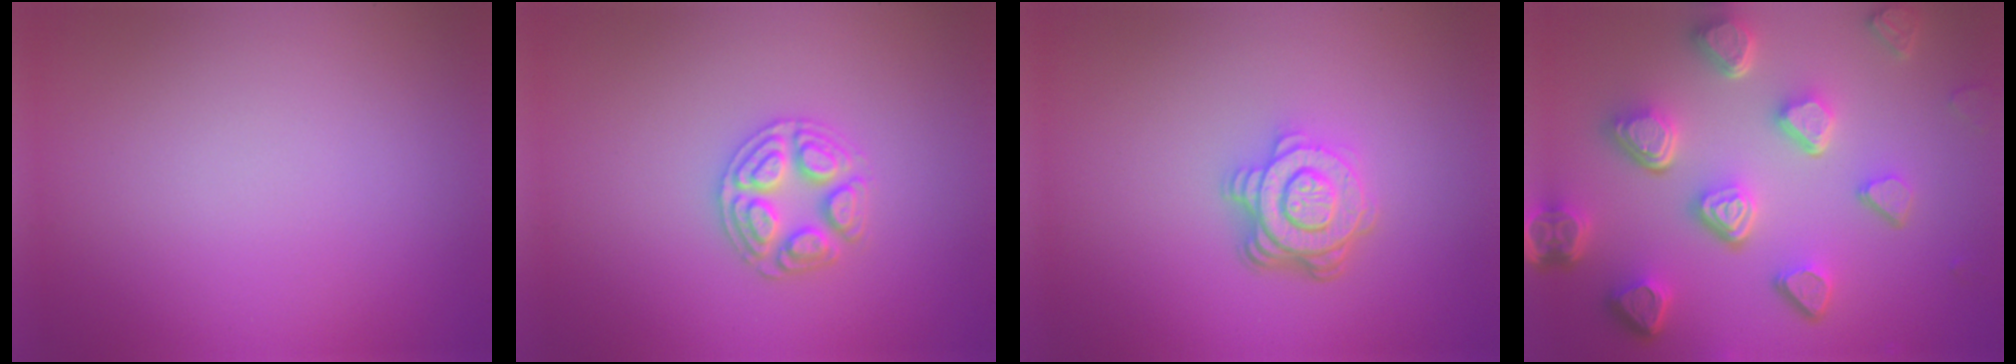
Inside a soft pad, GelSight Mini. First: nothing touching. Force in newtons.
{"total": 3.0, "press": 2.9, "slide": 0.4}
{"total": 4.5, "press": 3.3, "slide": 3.1}
{"total": 7.6, "press": 5.7, "slide": 5.1}